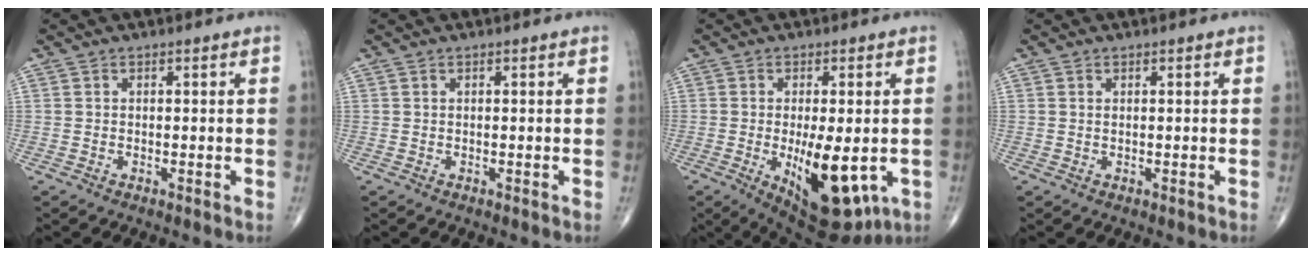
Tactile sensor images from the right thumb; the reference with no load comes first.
{"total": 0.0}
{"total": 14.7, "force": [-3.4, 6.3, 12.8], "torque": [-0.185, -0.020, -0.031]}
{"total": 0.0}